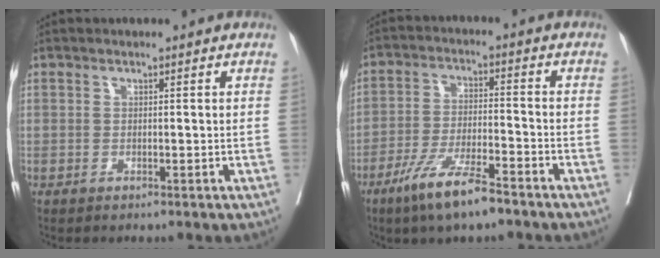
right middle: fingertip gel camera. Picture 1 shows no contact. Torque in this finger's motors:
{"motor_torque": [1.12, -1.02, 0.37, 0.12]}